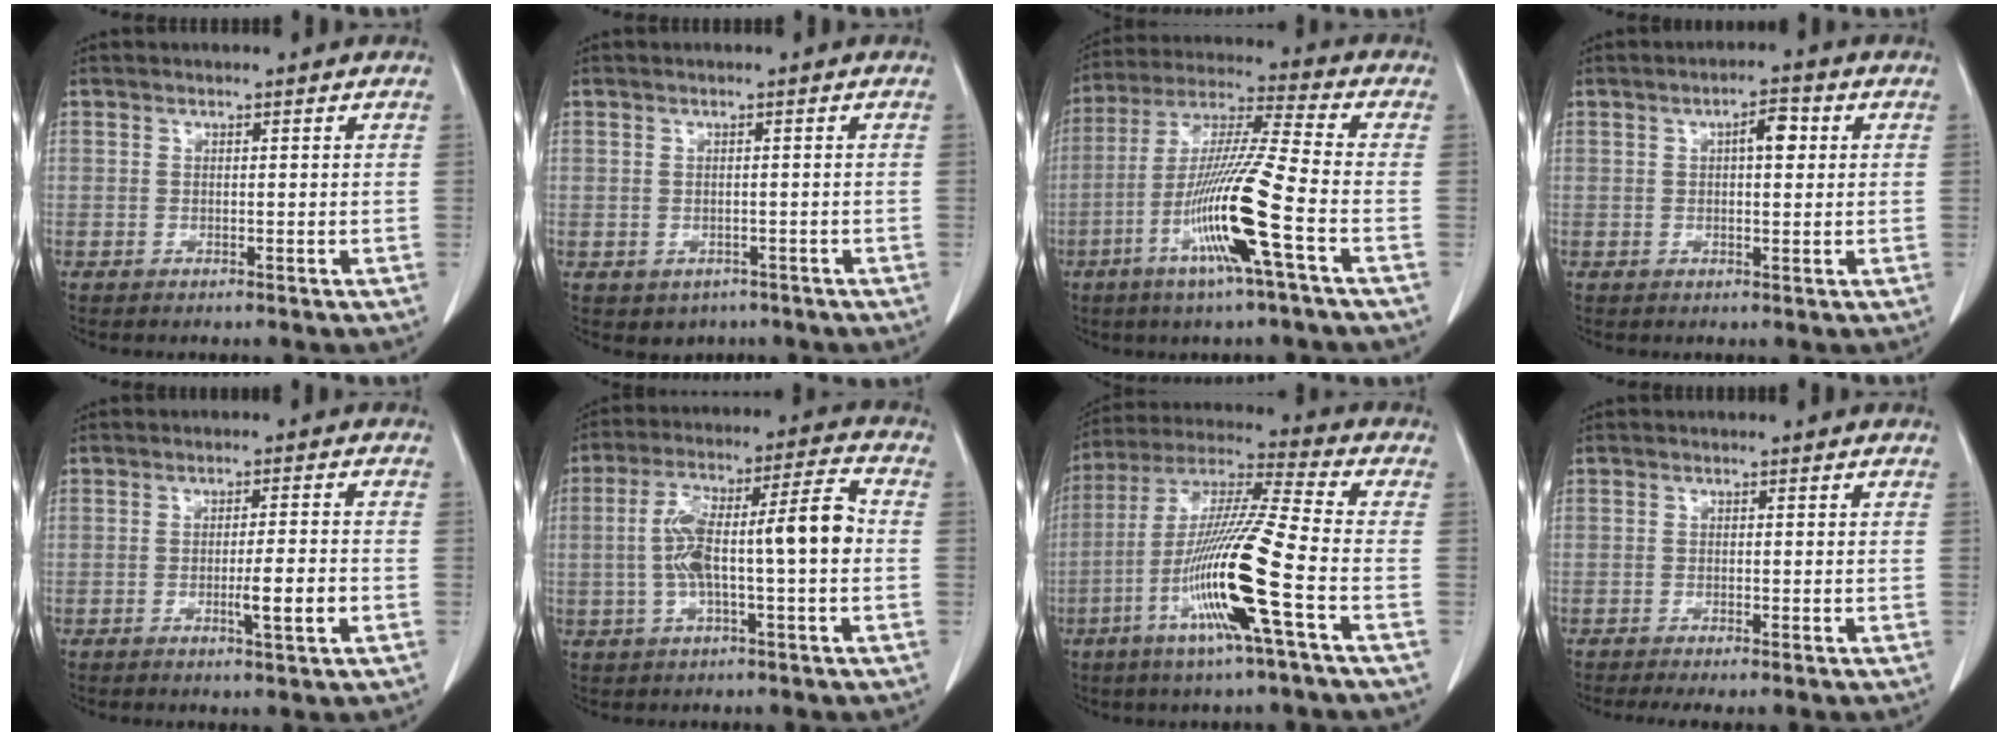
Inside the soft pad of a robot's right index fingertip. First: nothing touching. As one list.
[{"total": 2.7, "force": [-1.4, 2.2, 0.6], "torque": [-0.007, 0.005, -0.013]}, {"total": 15.1, "force": [-5.5, -0.9, 14.1], "torque": [-0.282, -0.013, -0.109]}, {"total": 3.7, "force": [0.9, 1.2, 3.3], "torque": [-0.053, 0.009, 0.012]}, {"total": 4.9, "force": [-1.5, 0.0, 4.7], "torque": [-0.073, -0.006, -0.022]}, {"total": 12.9, "force": [-0.8, 2.1, 12.7], "torque": [-0.226, 0.035, -0.014]}, {"total": 16.9, "force": [-5.8, -0.8, 15.9], "torque": [-0.317, -0.015, -0.118]}, {"total": 3.2, "force": [-2.5, 0.1, 2.0], "torque": [-0.029, -0.007, -0.039]}]